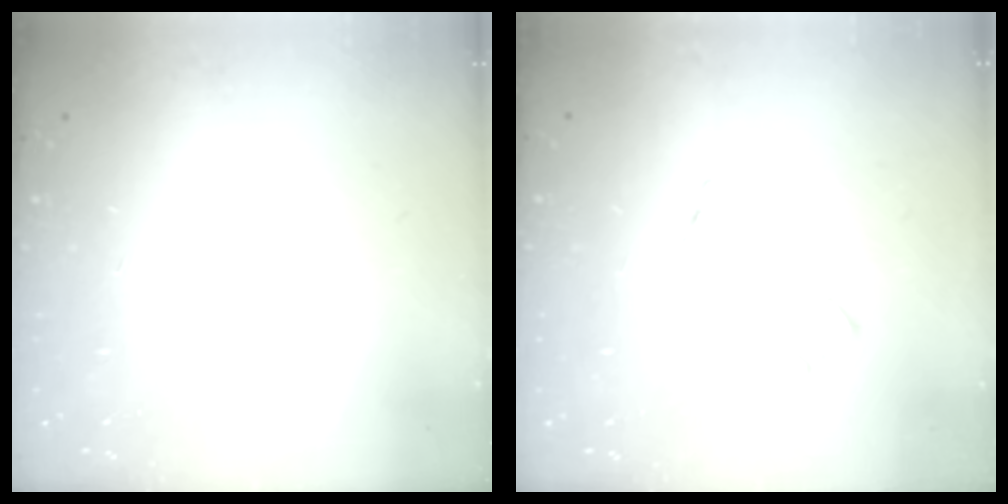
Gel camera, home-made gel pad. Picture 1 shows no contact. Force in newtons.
{"total": 0.0}